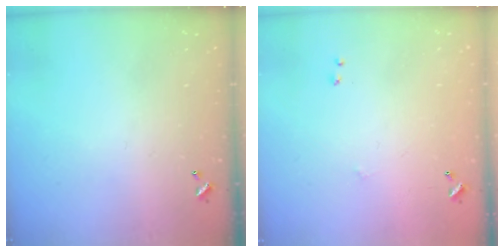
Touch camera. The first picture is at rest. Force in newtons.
{"total": 6.7, "press": 6.6, "slide": 0.6}